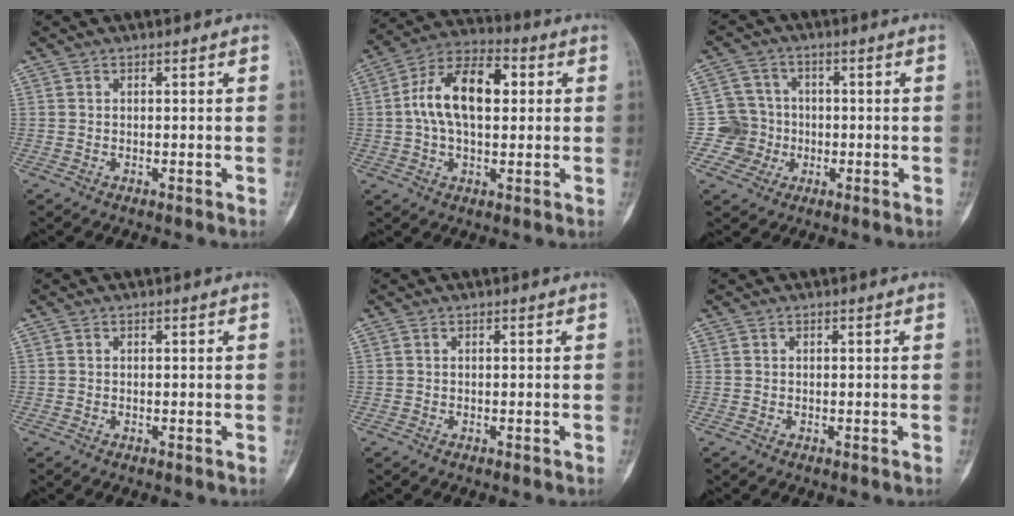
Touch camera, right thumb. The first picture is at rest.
{"total": 14.5, "force": [1.8, 8.2, 11.8], "torque": [-0.203, 0.030, 0.023]}
{"total": 7.1, "force": [-1.4, 7.0, 0.1], "torque": [0.043, 0.020, -0.033]}
{"total": 0.0}
{"total": 0.0}
{"total": 0.0}